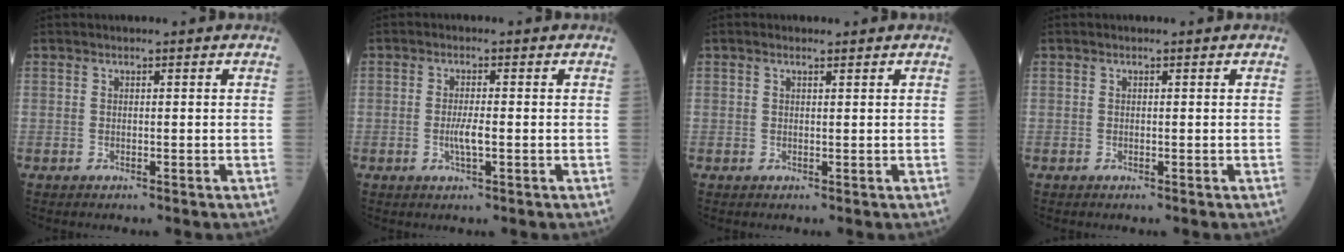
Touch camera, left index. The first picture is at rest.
{"total": 2.7, "force": [-0.6, 0.3, 2.7], "torque": [-0.057, -0.003, -0.011]}
{"total": 0.9, "force": [0.6, 0.2, 0.6], "torque": [-0.018, 0.006, 0.012]}
{"total": 0.0}